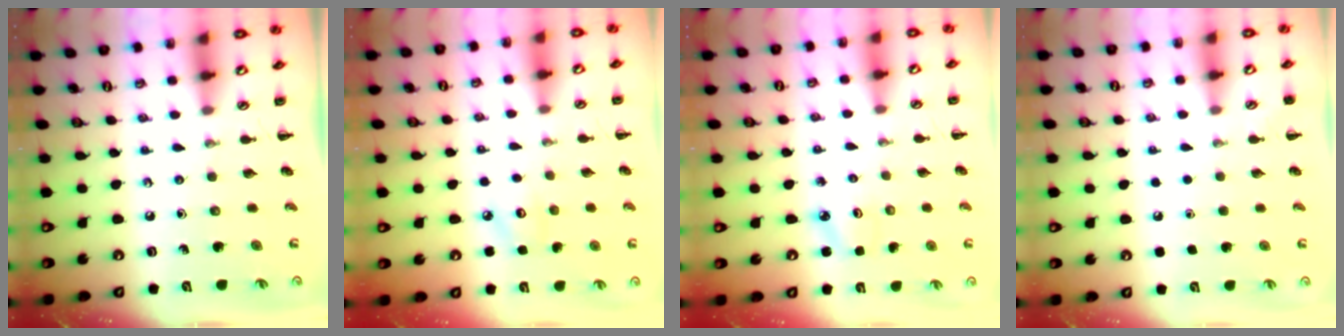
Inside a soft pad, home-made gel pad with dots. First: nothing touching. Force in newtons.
{"total": 3.4, "press": 3.3, "slide": 0.7}
{"total": 2.3, "press": 2.2, "slide": 0.6}
{"total": 1.6, "press": 1.6, "slide": 0.1}